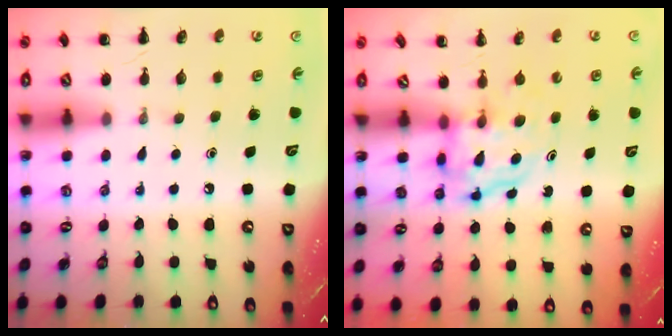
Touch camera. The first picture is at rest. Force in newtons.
{"total": 3.9, "press": 3.9, "slide": 0.4}